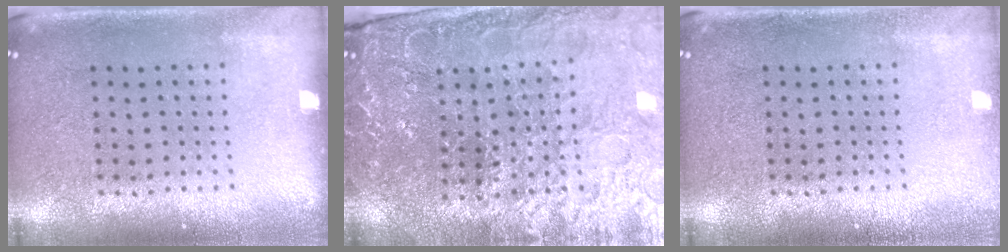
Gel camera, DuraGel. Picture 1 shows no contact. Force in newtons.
{"total": 3.8, "press": 3.8, "slide": 0.6}
{"total": 0.9, "press": 0.8, "slide": 0.2}